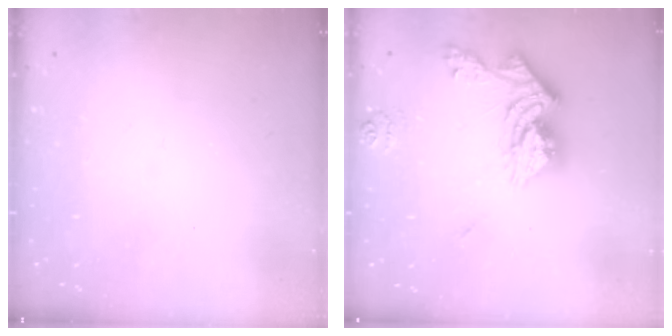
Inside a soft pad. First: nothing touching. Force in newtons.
{"total": 15.2, "press": 15.1, "slide": 1.6}